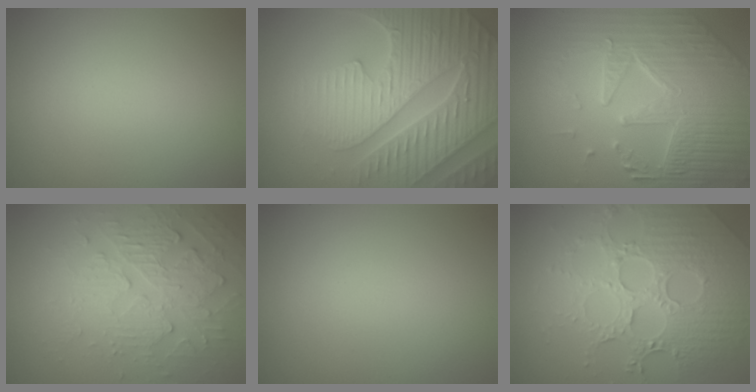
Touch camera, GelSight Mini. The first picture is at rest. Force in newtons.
{"total": 7.6, "press": 7.4, "slide": 1.7}
{"total": 8.7, "press": 5.9, "slide": 6.3}
{"total": 4.1, "press": 3.5, "slide": 2.2}
{"total": 0.0}
{"total": 6.9, "press": 5.3, "slide": 4.5}